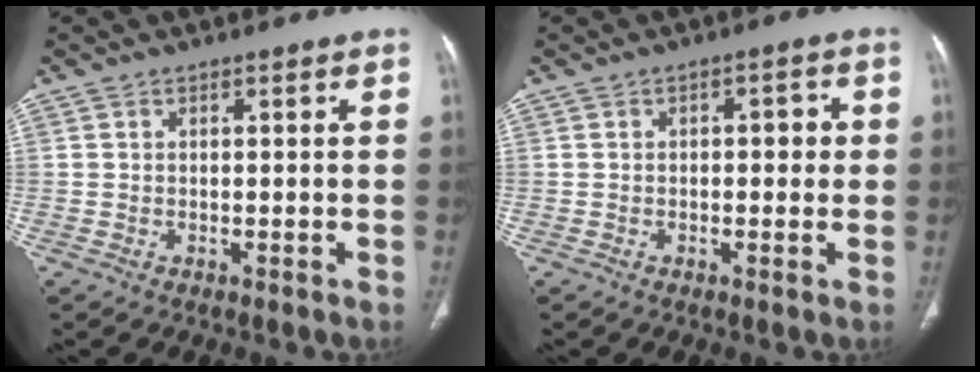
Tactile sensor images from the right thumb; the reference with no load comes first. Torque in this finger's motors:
{"motor_torque": [-0.50, 0.19, -0.03, 0.48, 0.06]}